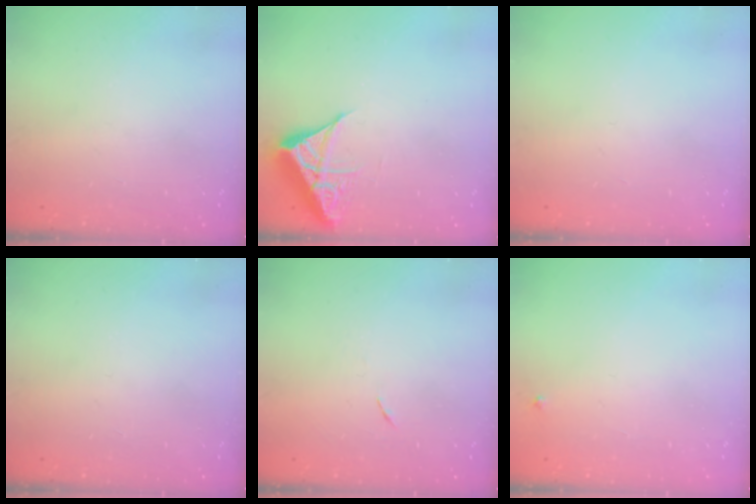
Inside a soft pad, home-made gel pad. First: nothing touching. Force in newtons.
{"total": 6.9, "press": 6.8, "slide": 0.6}
{"total": 0.0}
{"total": 0.0}
{"total": 3.8, "press": 3.7, "slide": 0.7}
{"total": 2.7, "press": 2.7, "slide": 0.3}